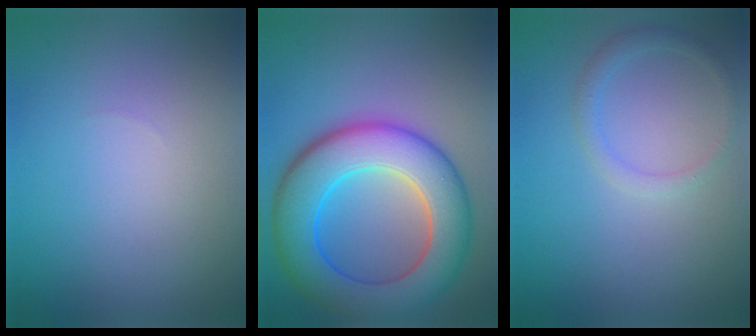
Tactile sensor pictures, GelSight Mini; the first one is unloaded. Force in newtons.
{"total": 10.4, "press": 10.4, "slide": 0.3}
{"total": 1.5, "press": 1.5, "slide": 0.1}